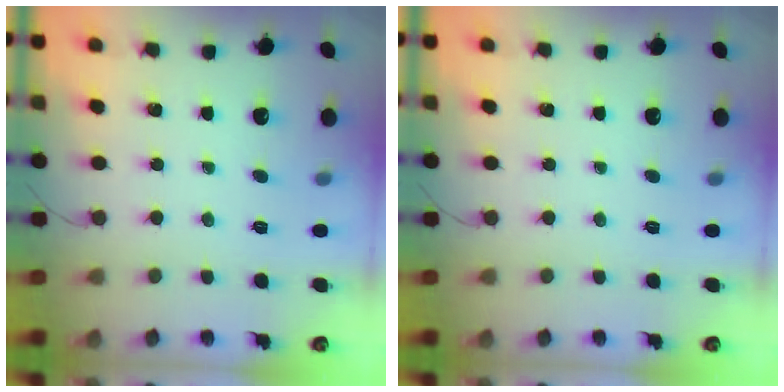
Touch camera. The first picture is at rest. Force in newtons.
{"total": 0.0}